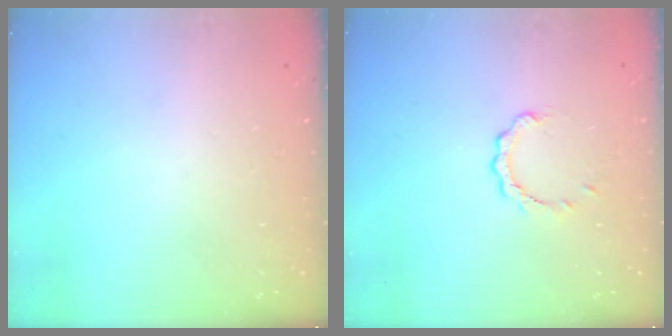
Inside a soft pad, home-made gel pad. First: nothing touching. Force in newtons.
{"total": 2.8, "press": 2.8, "slide": 0.3}